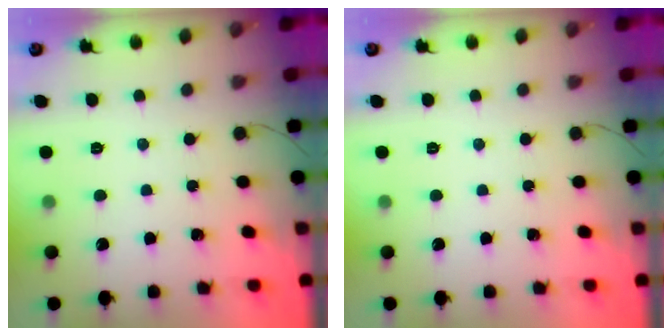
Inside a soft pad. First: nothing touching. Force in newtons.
{"total": 0.0}